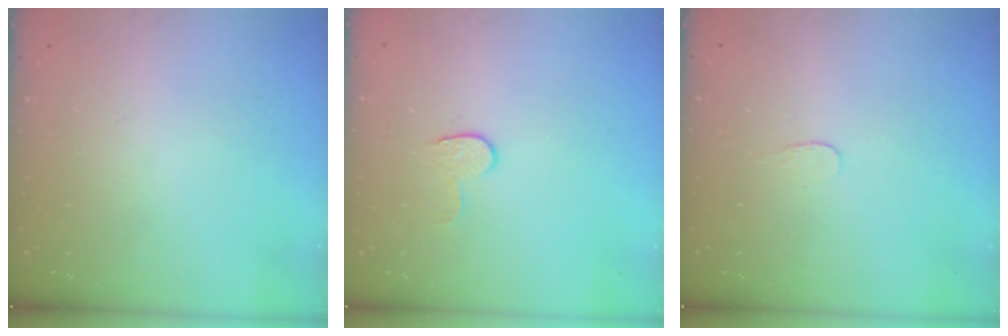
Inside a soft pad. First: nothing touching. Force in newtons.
{"total": 5.9, "press": 5.9, "slide": 0.5}
{"total": 3.0, "press": 3.0, "slide": 0.2}